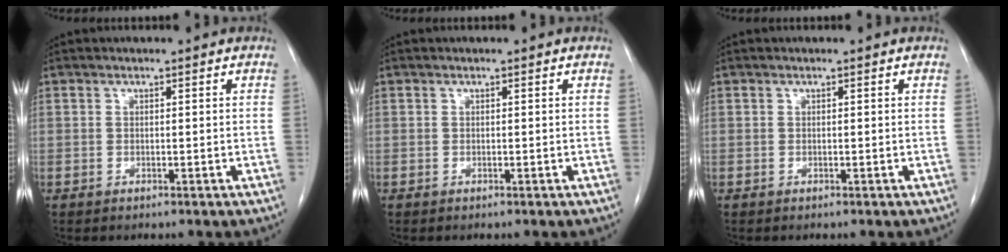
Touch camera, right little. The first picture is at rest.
{"total": 0.0}
{"total": 0.0}